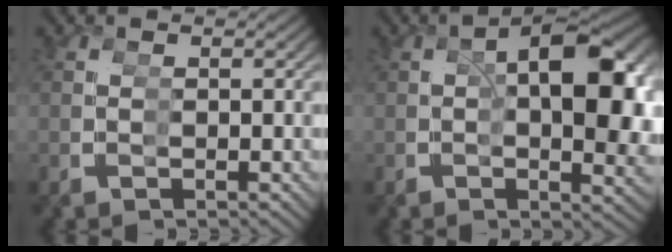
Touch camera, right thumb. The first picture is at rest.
{"total": 9.1, "force": [0.9, 3.0, 8.6], "torque": [-0.099, 0.010, 0.016]}